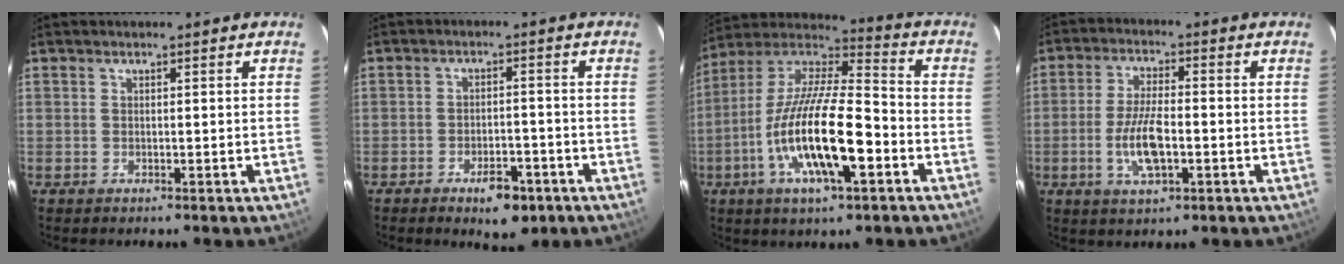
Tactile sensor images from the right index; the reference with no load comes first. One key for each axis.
{"total": 6.5, "fx": -4.1, "fy": 3.1, "fz": 4.0, "tx": -0.065, "ty": 0.007, "tz": -0.049}
{"total": 19.7, "fx": -6.8, "fy": 5.6, "fz": 17.6, "tx": -0.338, "ty": -0.020, "tz": -0.132}
{"total": 8.2, "fx": -2.2, "fy": 3.0, "fz": 7.3, "tx": -0.151, "ty": -0.004, "tz": -0.042}